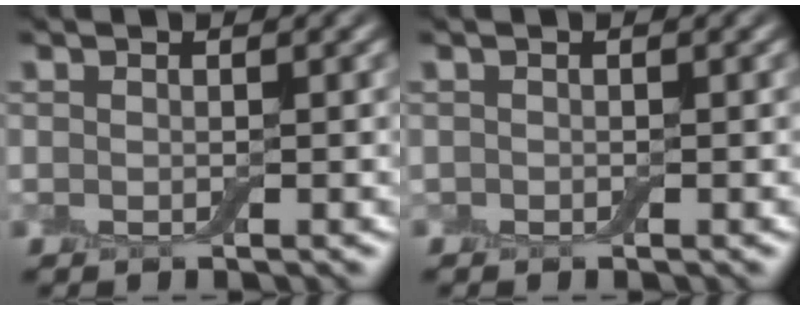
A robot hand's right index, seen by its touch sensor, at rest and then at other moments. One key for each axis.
{"total": 0.0}